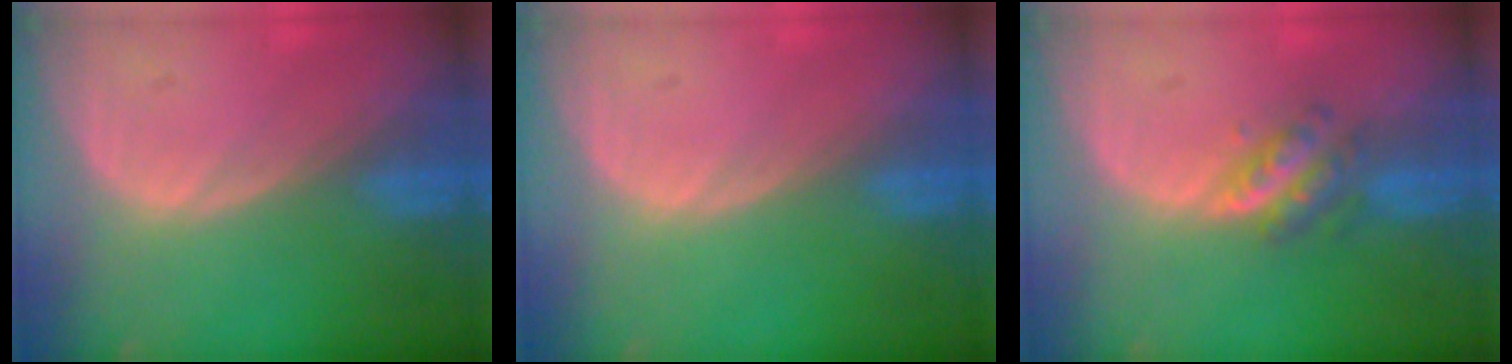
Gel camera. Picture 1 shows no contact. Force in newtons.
{"total": 0.0}
{"total": 4.7, "press": 4.3, "slide": 2.0}